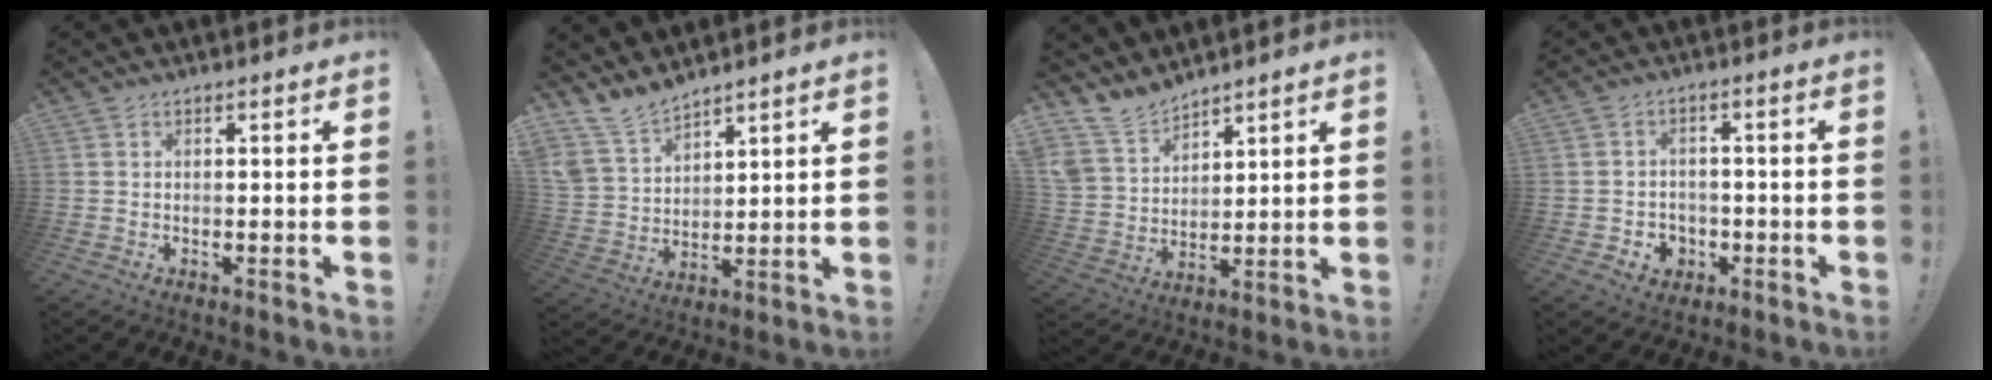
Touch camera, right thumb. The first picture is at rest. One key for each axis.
{"total": 10.3, "fx": 9.2, "fy": 4.1, "fz": 2.3, "tx": -0.073, "ty": -0.062, "tz": 0.184}
{"total": 11.2, "fx": 9.7, "fy": 5.0, "fz": 2.5, "tx": -0.072, "ty": -0.069, "tz": 0.192}
{"total": 4.3, "fx": -0.8, "fy": 4.0, "fz": 1.3, "tx": -0.017, "ty": 0.005, "tz": -0.010}